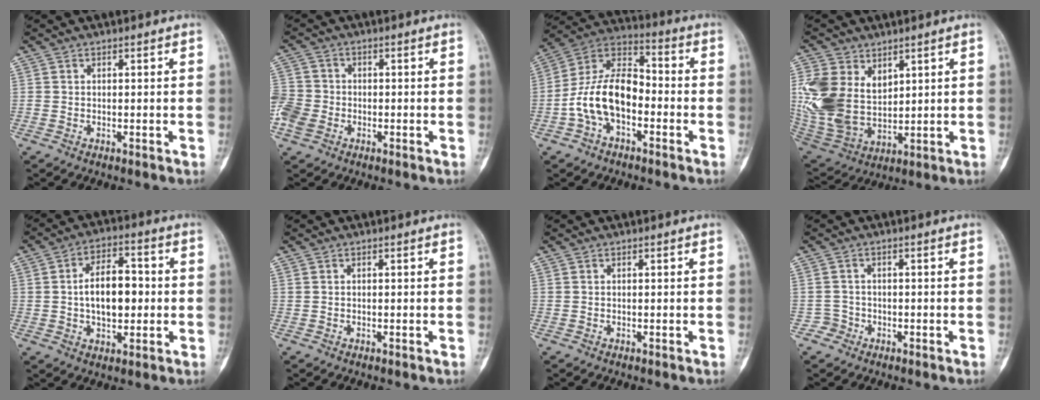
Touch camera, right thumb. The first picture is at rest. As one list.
[{"total": 7.5, "force": [-2.4, 6.1, 3.5], "torque": [-0.079, 0.012, -0.050]}, {"total": 14.2, "force": [-3.7, 8.5, 10.8], "torque": [-0.188, 0.051, -0.076]}, {"total": 15.5, "force": [4.7, 10.8, 10.2], "torque": [-0.211, -0.023, 0.111]}, {"total": 11.1, "force": [0.1, 6.4, 9.0], "torque": [-0.126, 0.018, 0.001]}, {"total": 0.0}, {"total": 0.0}, {"total": 2.0, "force": [-1.0, 1.7, -0.4], "torque": [0.021, 0.010, -0.025]}]